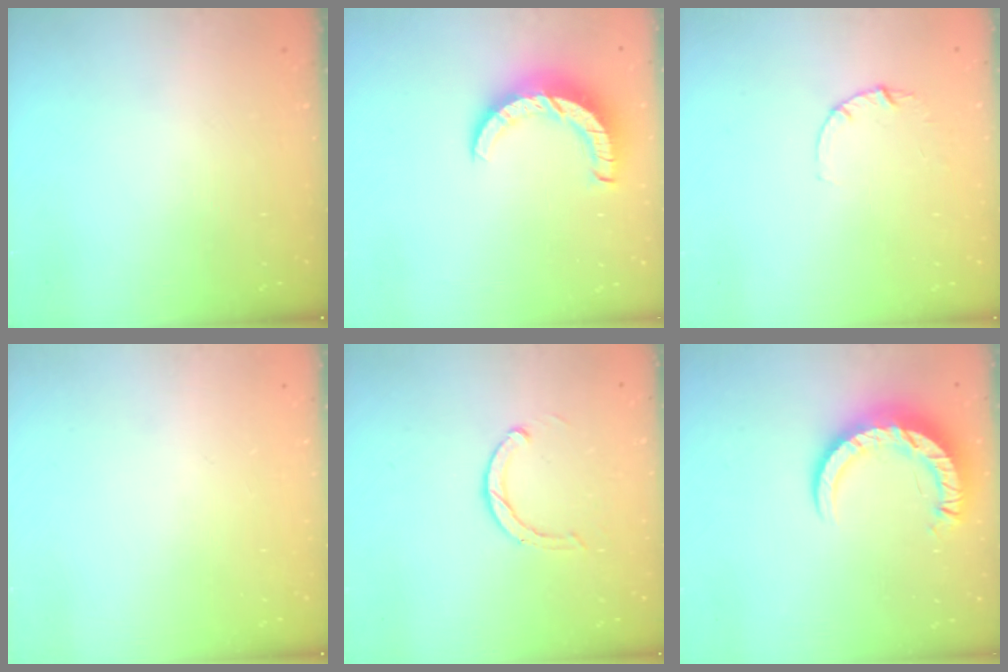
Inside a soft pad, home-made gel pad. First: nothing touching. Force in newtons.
{"total": 8.5, "press": 8.5, "slide": 0.8}
{"total": 2.8, "press": 2.8, "slide": 0.3}
{"total": 0.0}
{"total": 2.9, "press": 2.9, "slide": 0.4}
{"total": 10.7, "press": 10.6, "slide": 1.1}